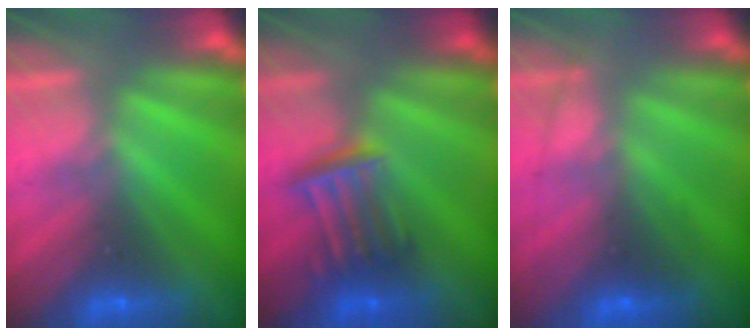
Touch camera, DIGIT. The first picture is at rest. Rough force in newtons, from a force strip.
{"total": 3.4}
{"total": 3.3}